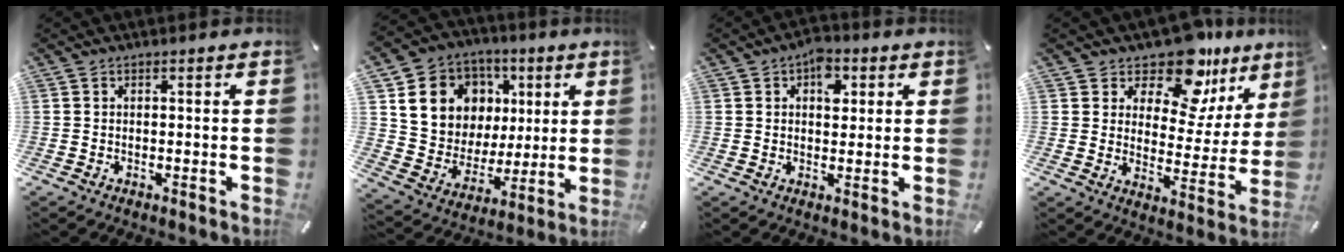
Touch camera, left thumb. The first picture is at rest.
{"total": 14.7, "force": [5.0, 13.2, 4.1], "torque": [-0.072, -0.021, 0.113]}
{"total": 5.4, "force": [2.0, 3.7, 3.4], "torque": [-0.024, -0.008, 0.027]}
{"total": 13.9, "force": [11.0, 6.6, 5.5], "torque": [-0.088, -0.090, 0.193]}